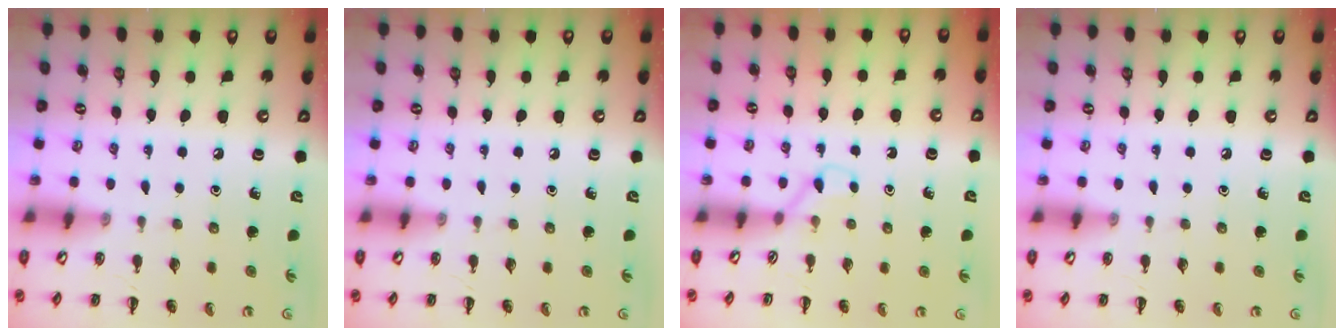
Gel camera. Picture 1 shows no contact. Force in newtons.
{"total": 0.0}
{"total": 2.1, "press": 2.0, "slide": 0.8}
{"total": 0.0}